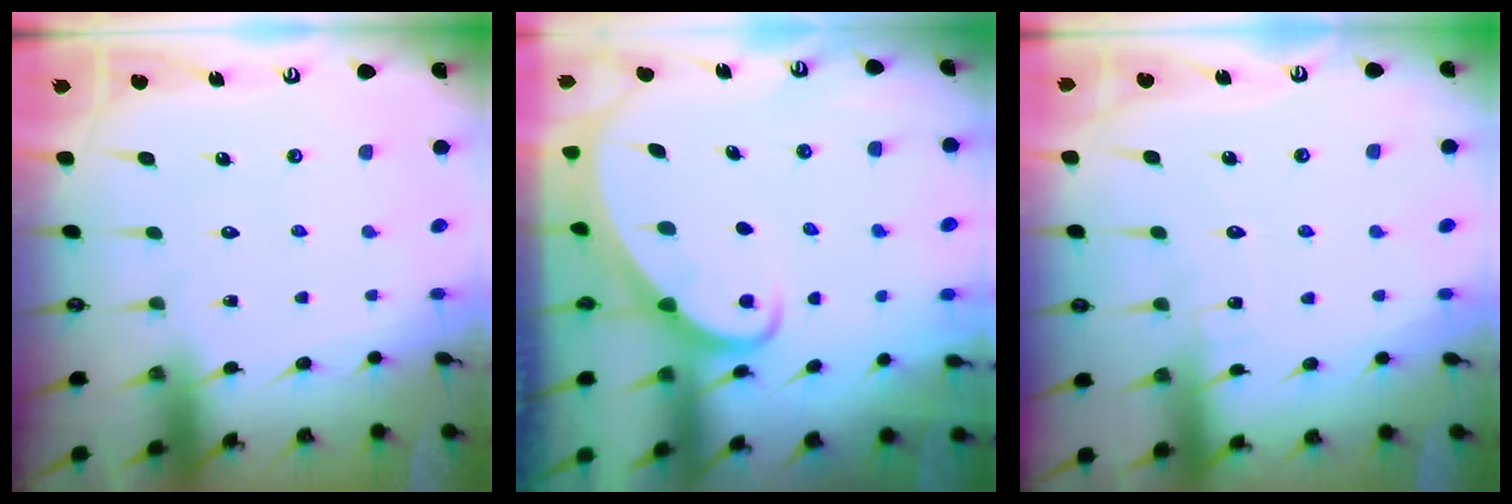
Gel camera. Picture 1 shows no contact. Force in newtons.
{"total": 2.5, "press": 2.5, "slide": 0.2}
{"total": 4.1, "press": 4.0, "slide": 0.5}